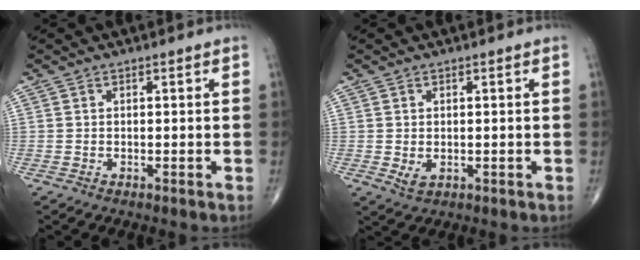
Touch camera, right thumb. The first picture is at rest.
{"total": 2.2, "force": [-0.1, 1.3, 1.7], "torque": [-0.025, -0.003, 0.006]}